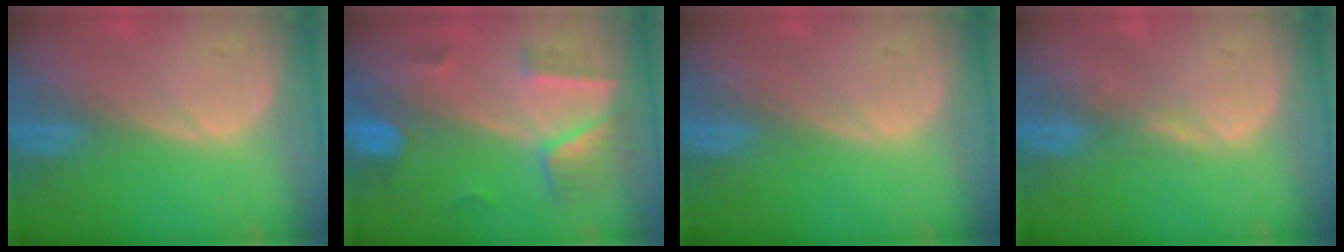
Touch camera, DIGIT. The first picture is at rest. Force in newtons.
{"total": 7.2, "press": 6.4, "slide": 3.4}
{"total": 0.0}
{"total": 1.3, "press": 1.3, "slide": 0.2}